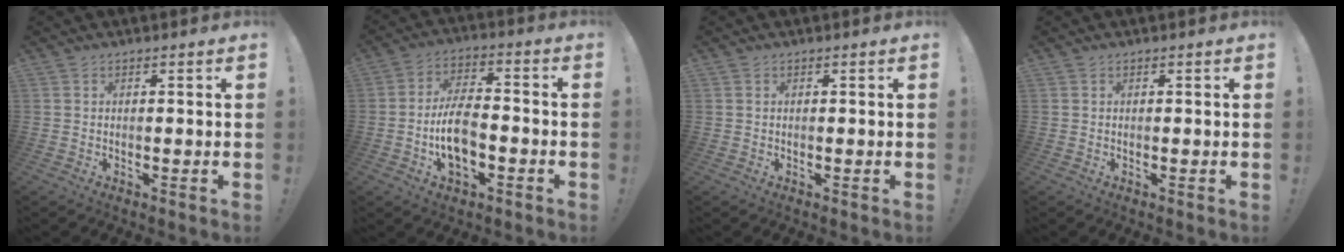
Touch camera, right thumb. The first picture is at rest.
{"total": 11.2, "force": [-3.3, 6.3, 8.7], "torque": [-0.161, 0.008, -0.058]}
{"total": 0.0}
{"total": 0.0}